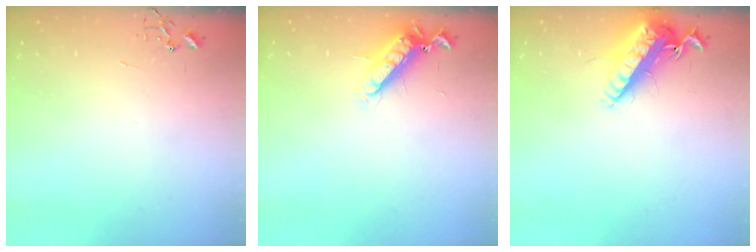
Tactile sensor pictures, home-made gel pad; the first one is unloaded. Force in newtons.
{"total": 12.4, "press": 12.3, "slide": 1.5}
{"total": 14.6, "press": 14.4, "slide": 2.8}